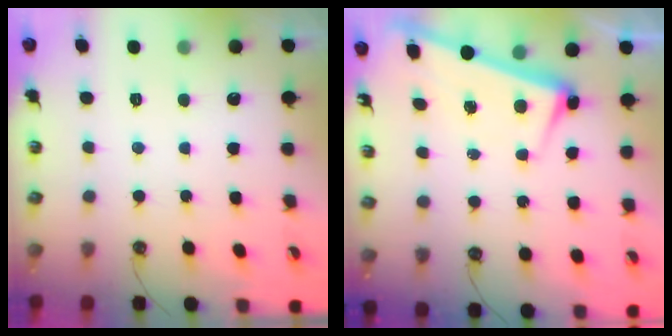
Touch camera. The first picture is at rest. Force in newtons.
{"total": 2.5, "press": 2.4, "slide": 0.7}